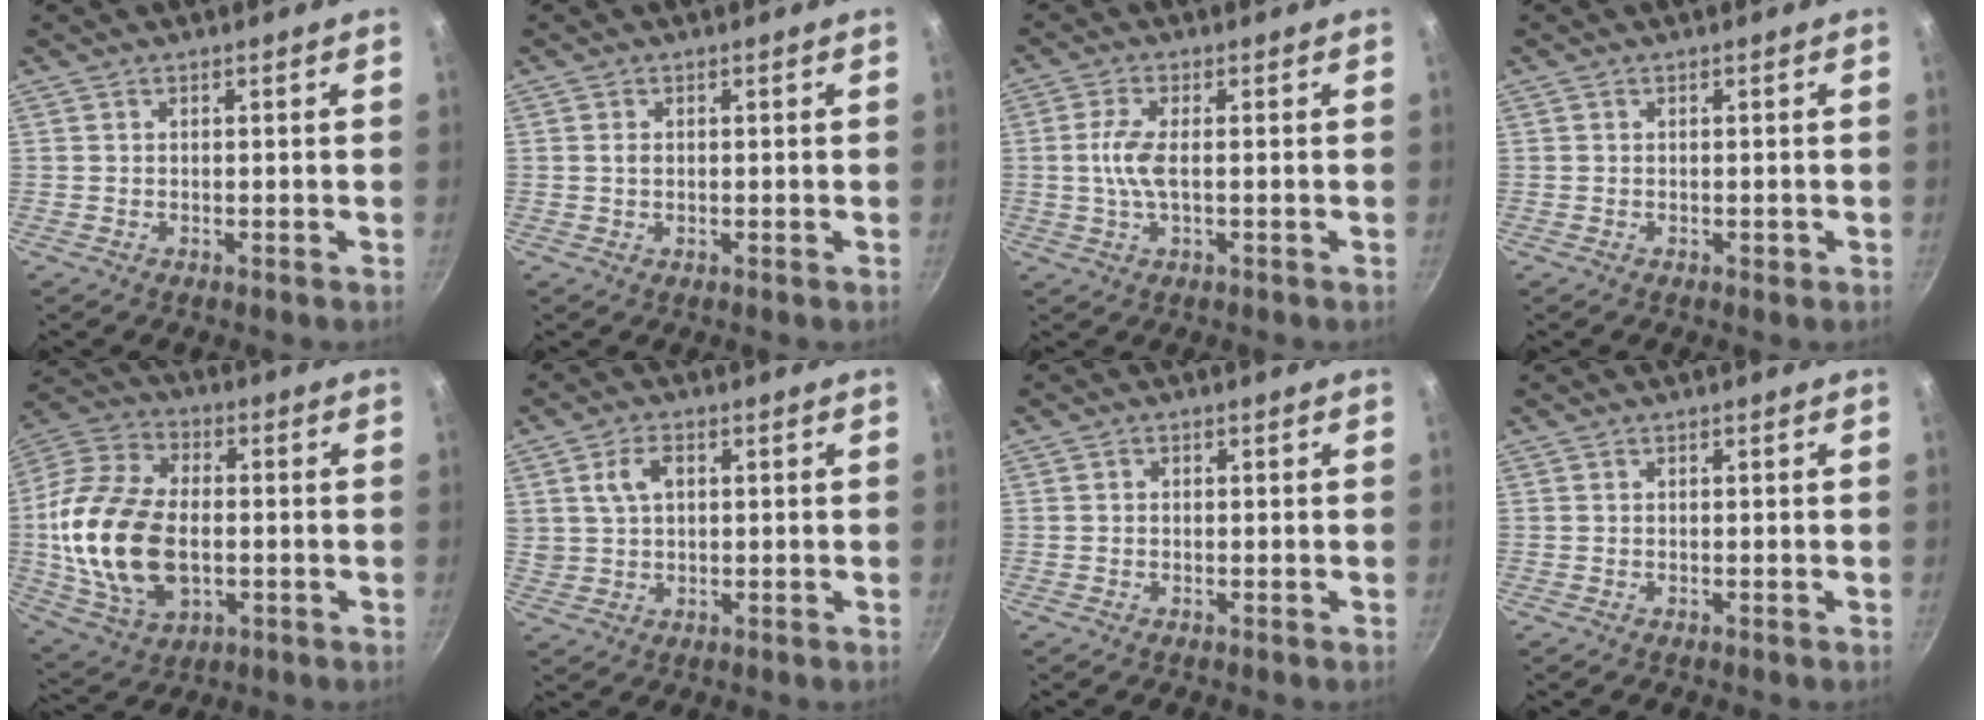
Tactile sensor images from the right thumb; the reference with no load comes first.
{"total": 1.2, "force": [0.1, 0.9, 0.8], "torque": [-0.013, 0.000, 0.001]}
{"total": 5.1, "force": [-0.2, 1.7, 4.8], "torque": [-0.112, 0.003, -0.007]}
{"total": 0.9, "force": [-0.2, 0.7, 0.5], "torque": [-0.003, 0.001, -0.004]}
{"total": 21.5, "force": [-1.5, 13.6, 16.5], "torque": [-0.317, 0.016, -0.026]}
{"total": 5.4, "force": [1.6, 3.6, 3.7], "torque": [-0.055, 0.002, 0.033]}
{"total": 0.7, "force": [0.0, 0.6, 0.3], "torque": [-0.005, 0.004, -0.001]}
{"total": 0.0}